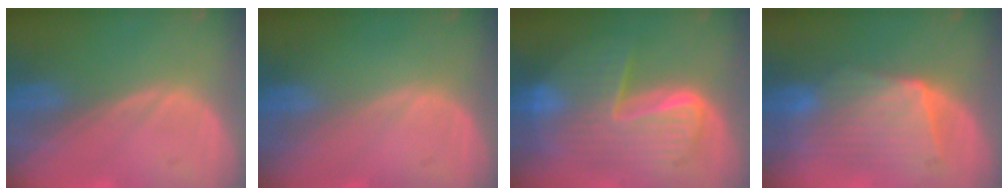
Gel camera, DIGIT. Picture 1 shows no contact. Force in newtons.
{"total": 0.0}
{"total": 10.4, "press": 10.4, "slide": 1.0}
{"total": 8.2, "press": 8.1, "slide": 1.4}